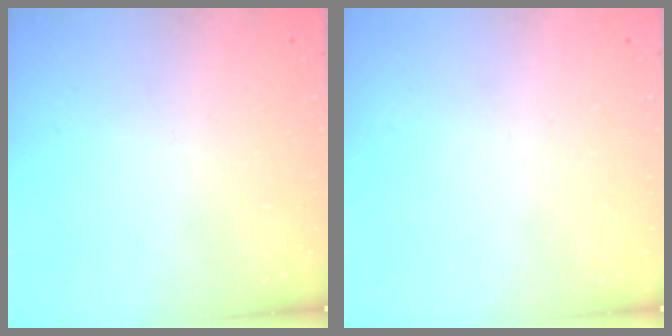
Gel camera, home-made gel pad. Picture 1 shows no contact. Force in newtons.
{"total": 0.0}